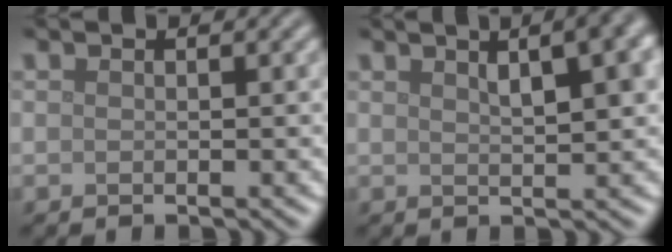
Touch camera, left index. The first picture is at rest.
{"total": 6.8, "force": [2.8, 2.6, 5.6], "torque": [-0.054, 0.029, 0.032]}